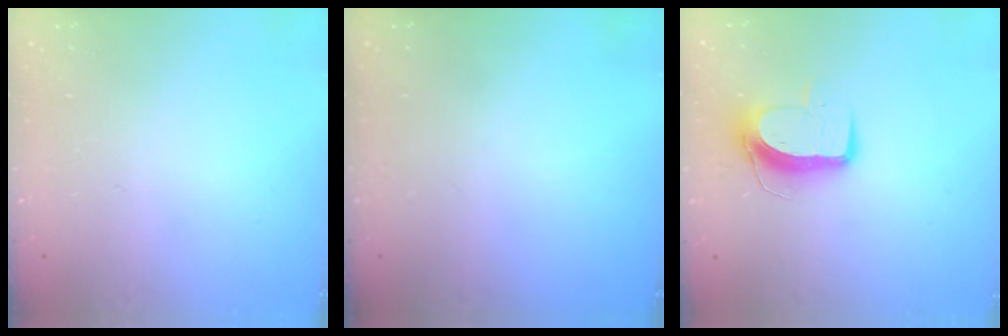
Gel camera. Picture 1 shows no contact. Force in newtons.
{"total": 0.0}
{"total": 8.9, "press": 8.9, "slide": 0.7}